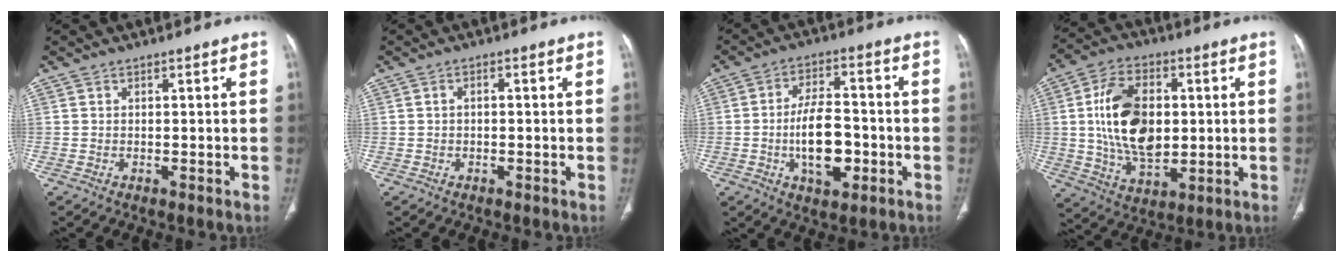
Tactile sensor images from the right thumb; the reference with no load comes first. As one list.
[{"total": 0.8, "force": [-0.1, 0.5, 0.6], "torque": [-0.011, 0.004, -0.003]}, {"total": 11.2, "force": [-2.6, 5.7, 9.3], "torque": [-0.145, 0.017, -0.042]}, {"total": 17.0, "force": [1.5, 10.4, 13.3], "torque": [-0.217, -0.003, 0.033]}]